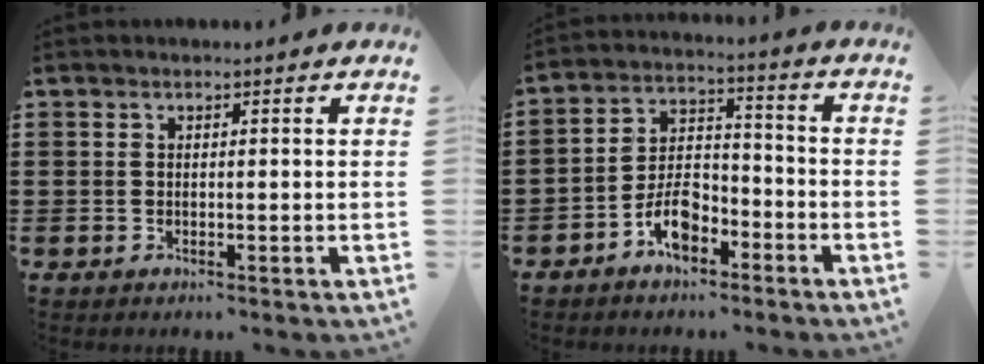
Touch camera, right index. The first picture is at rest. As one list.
[{"total": 7.1, "force": [-4.2, 3.7, 4.4], "torque": [-0.099, 0.012, -0.082]}]